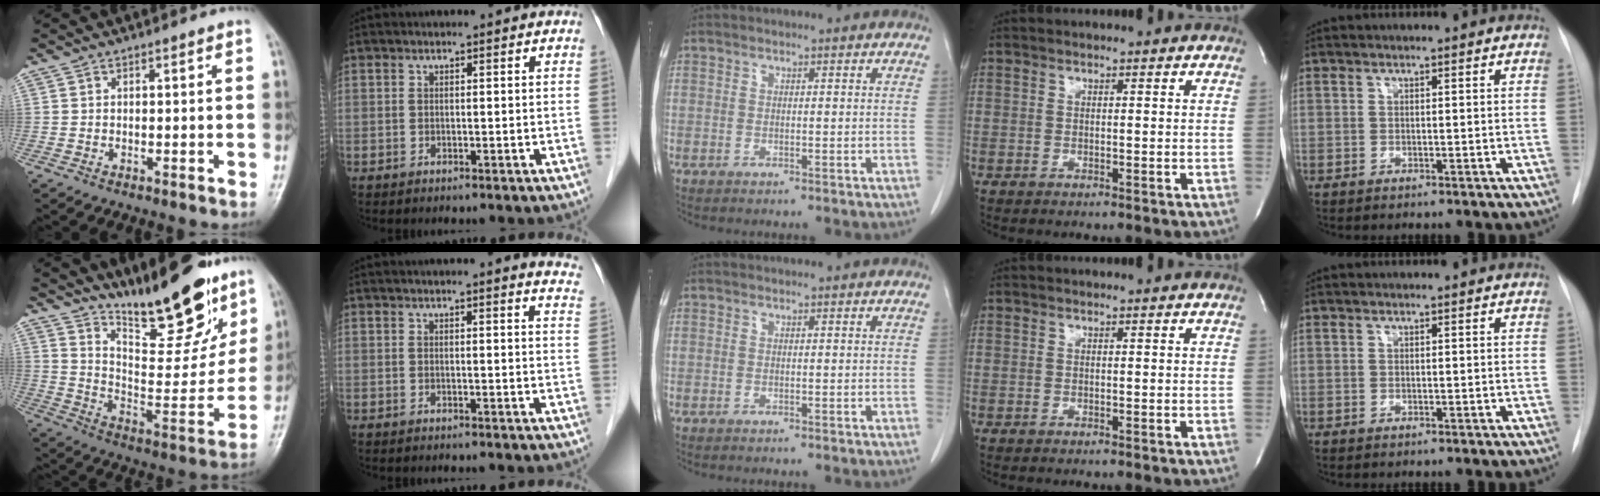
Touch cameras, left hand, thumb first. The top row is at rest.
{"thumb": {"total": 21.6, "force": [16.2, 6.2, 12.9], "torque": [-0.143, -0.101, 0.262]}, "index": {"total": 9.8, "force": [9.1, 0.5, 3.5], "torque": [-0.027, -0.027, 0.074]}}